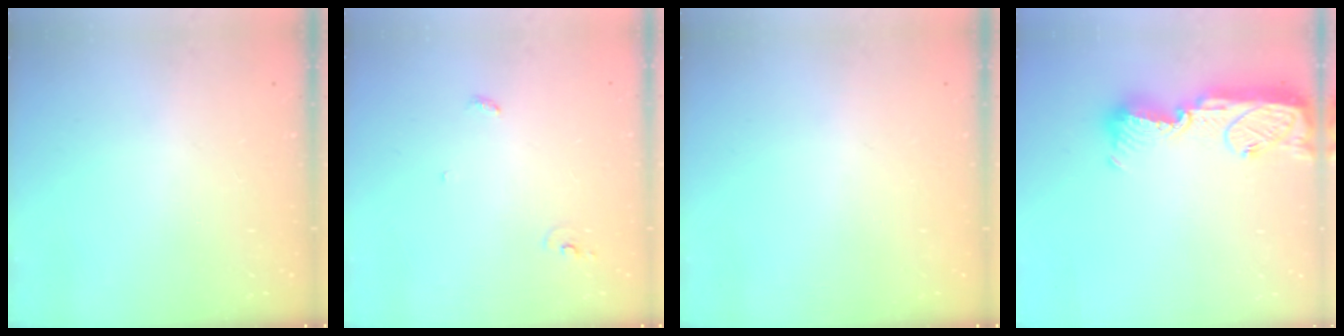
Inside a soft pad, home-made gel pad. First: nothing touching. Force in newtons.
{"total": 3.4, "press": 3.4, "slide": 0.2}
{"total": 0.0}
{"total": 14.9, "press": 14.9, "slide": 1.0}